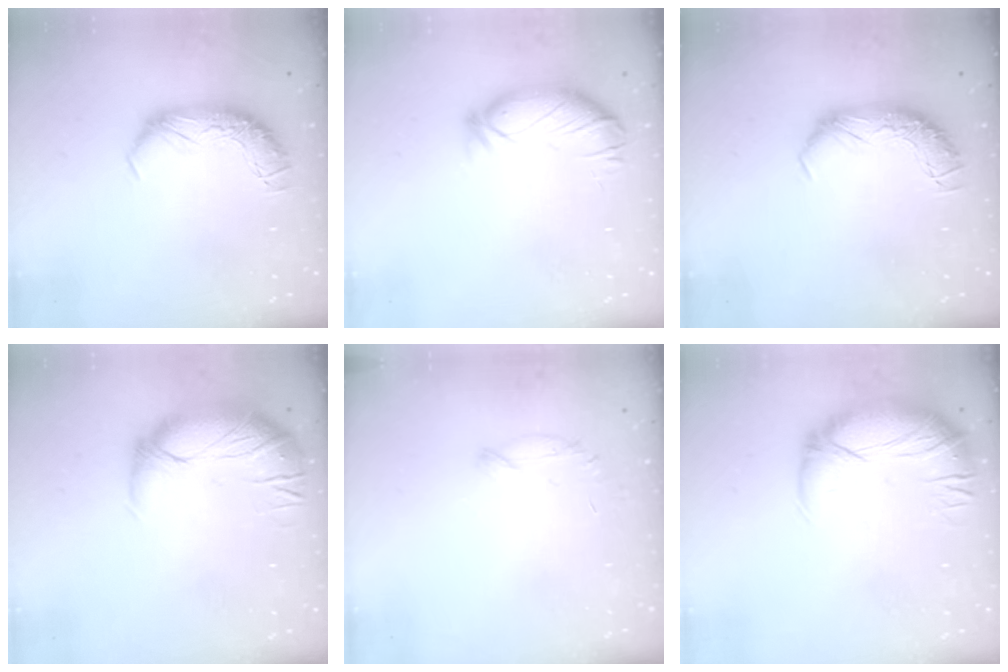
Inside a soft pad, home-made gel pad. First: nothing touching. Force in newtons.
{"total": 3.1, "press": 3.0, "slide": 0.9}
{"total": 0.0}
{"total": 2.8, "press": 1.3, "slide": 2.4}
{"total": 6.6, "press": 6.6, "slide": 1.0}
{"total": 3.0, "press": 0.1, "slide": 3.0}